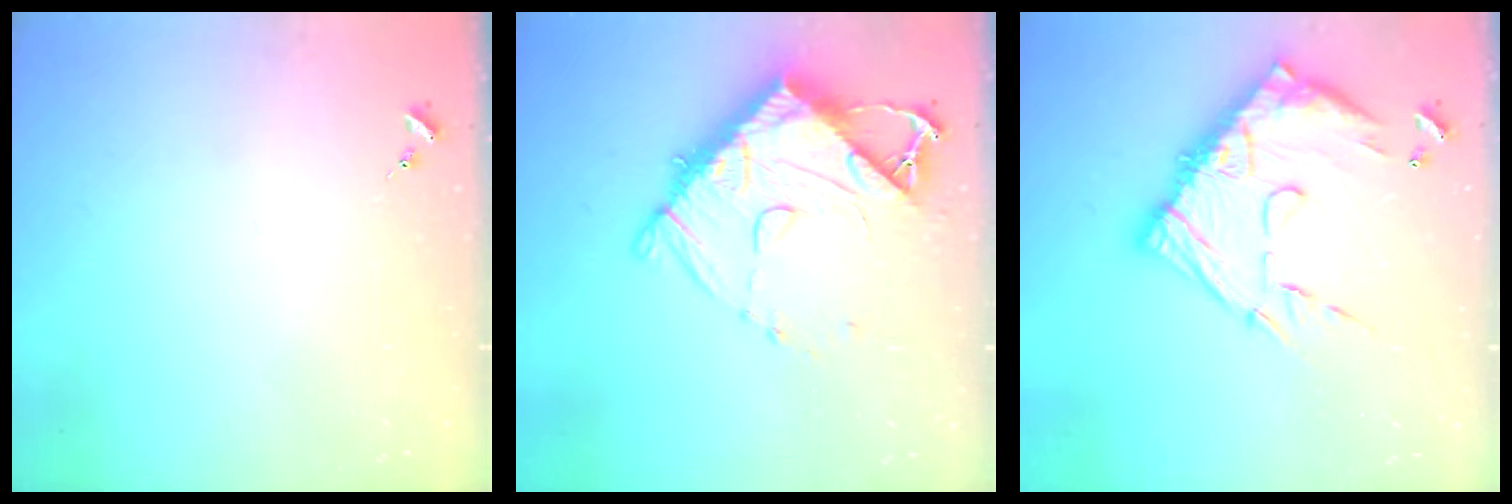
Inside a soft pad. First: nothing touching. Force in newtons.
{"total": 13.6, "press": 13.6, "slide": 0.8}
{"total": 19.1, "press": 19.0, "slide": 1.7}